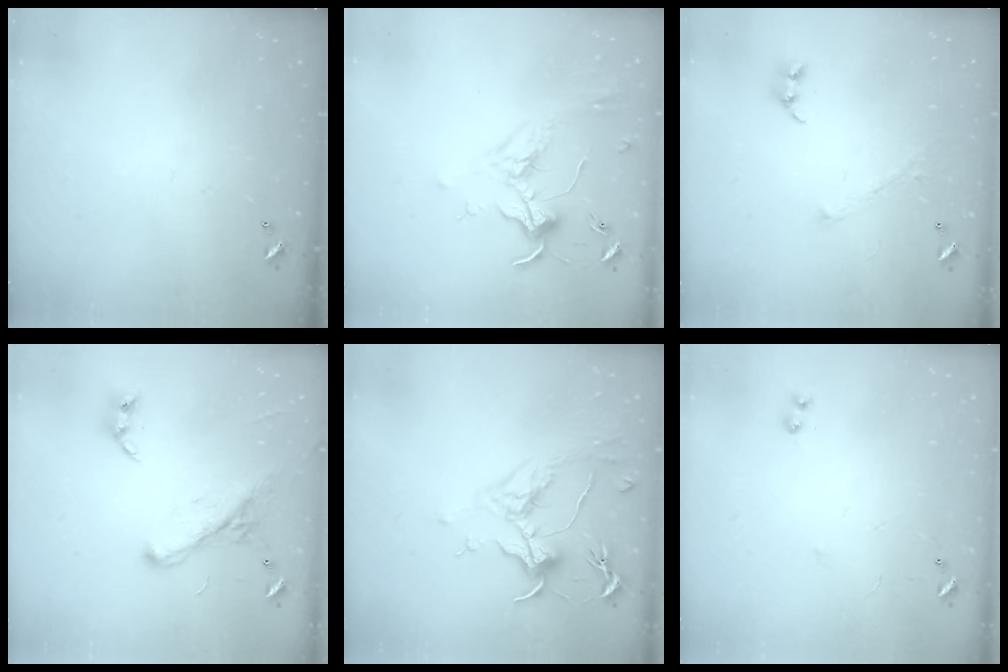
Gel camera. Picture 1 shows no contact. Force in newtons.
{"total": 1.7, "press": 1.5, "slide": 0.7}
{"total": 2.9, "press": 2.9, "slide": 0.4}
{"total": 2.2, "press": 2.2, "slide": 0.1}
{"total": 1.6, "press": 1.4, "slide": 0.8}
{"total": 6.4, "press": 6.4, "slide": 0.8}